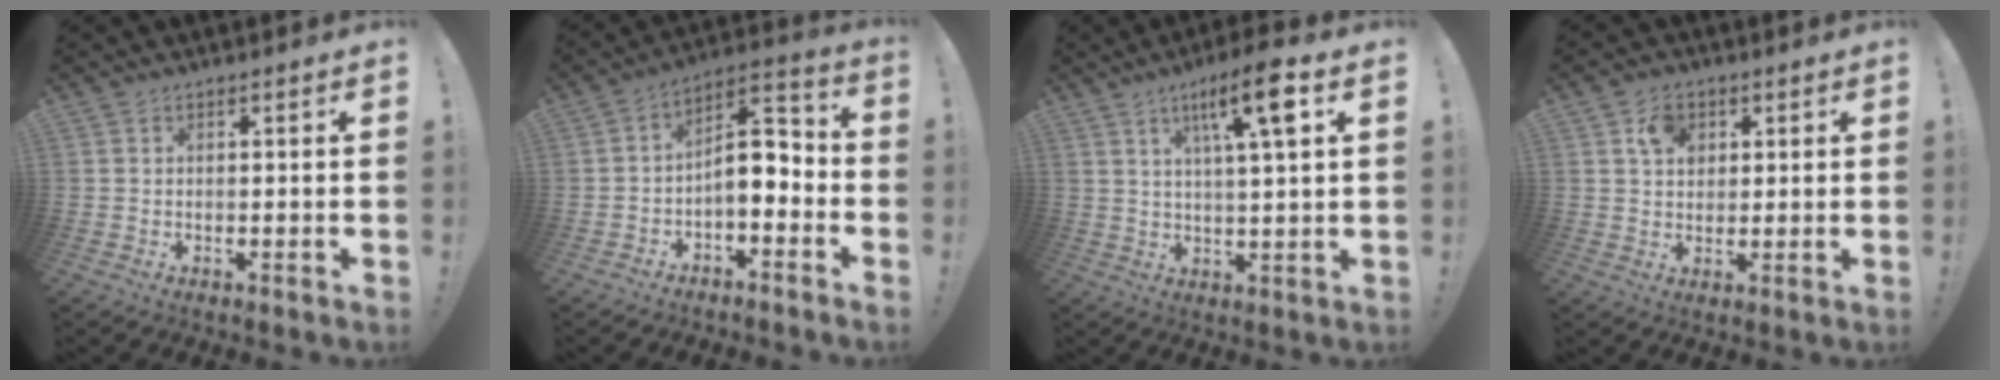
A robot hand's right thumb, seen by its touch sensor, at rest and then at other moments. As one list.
[{"total": 8.6, "force": [-2.2, 5.0, 6.6], "torque": [-0.107, 0.013, -0.035]}, {"total": 11.2, "force": [4.8, 1.6, 10.0], "torque": [-0.164, -0.010, 0.070]}, {"total": 6.7, "force": [2.9, 5.0, 3.3], "torque": [-0.051, 0.000, 0.054]}]